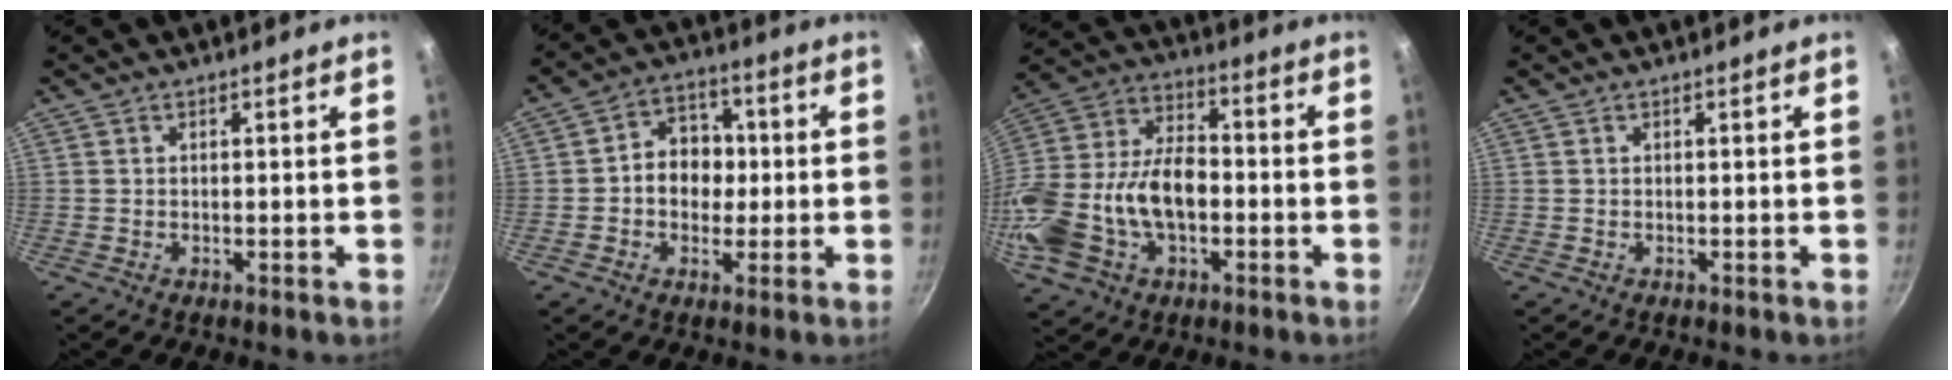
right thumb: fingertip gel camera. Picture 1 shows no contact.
{"total": 8.6, "force": [-0.1, 7.1, 4.9], "torque": [-0.030, 0.018, -0.013]}
{"total": 22.2, "force": [-4.0, 14.4, 16.3], "torque": [-0.319, 0.044, -0.073]}
{"total": 0.0}